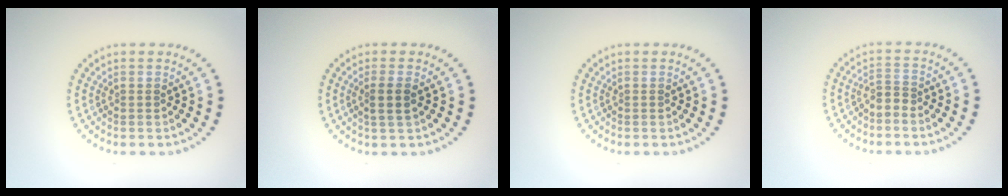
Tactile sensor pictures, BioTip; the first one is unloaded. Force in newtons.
{"total": 1.9, "press": 1.7, "slide": 0.9}
{"total": 0.0}
{"total": 1.6, "press": 1.0, "slide": 1.2}